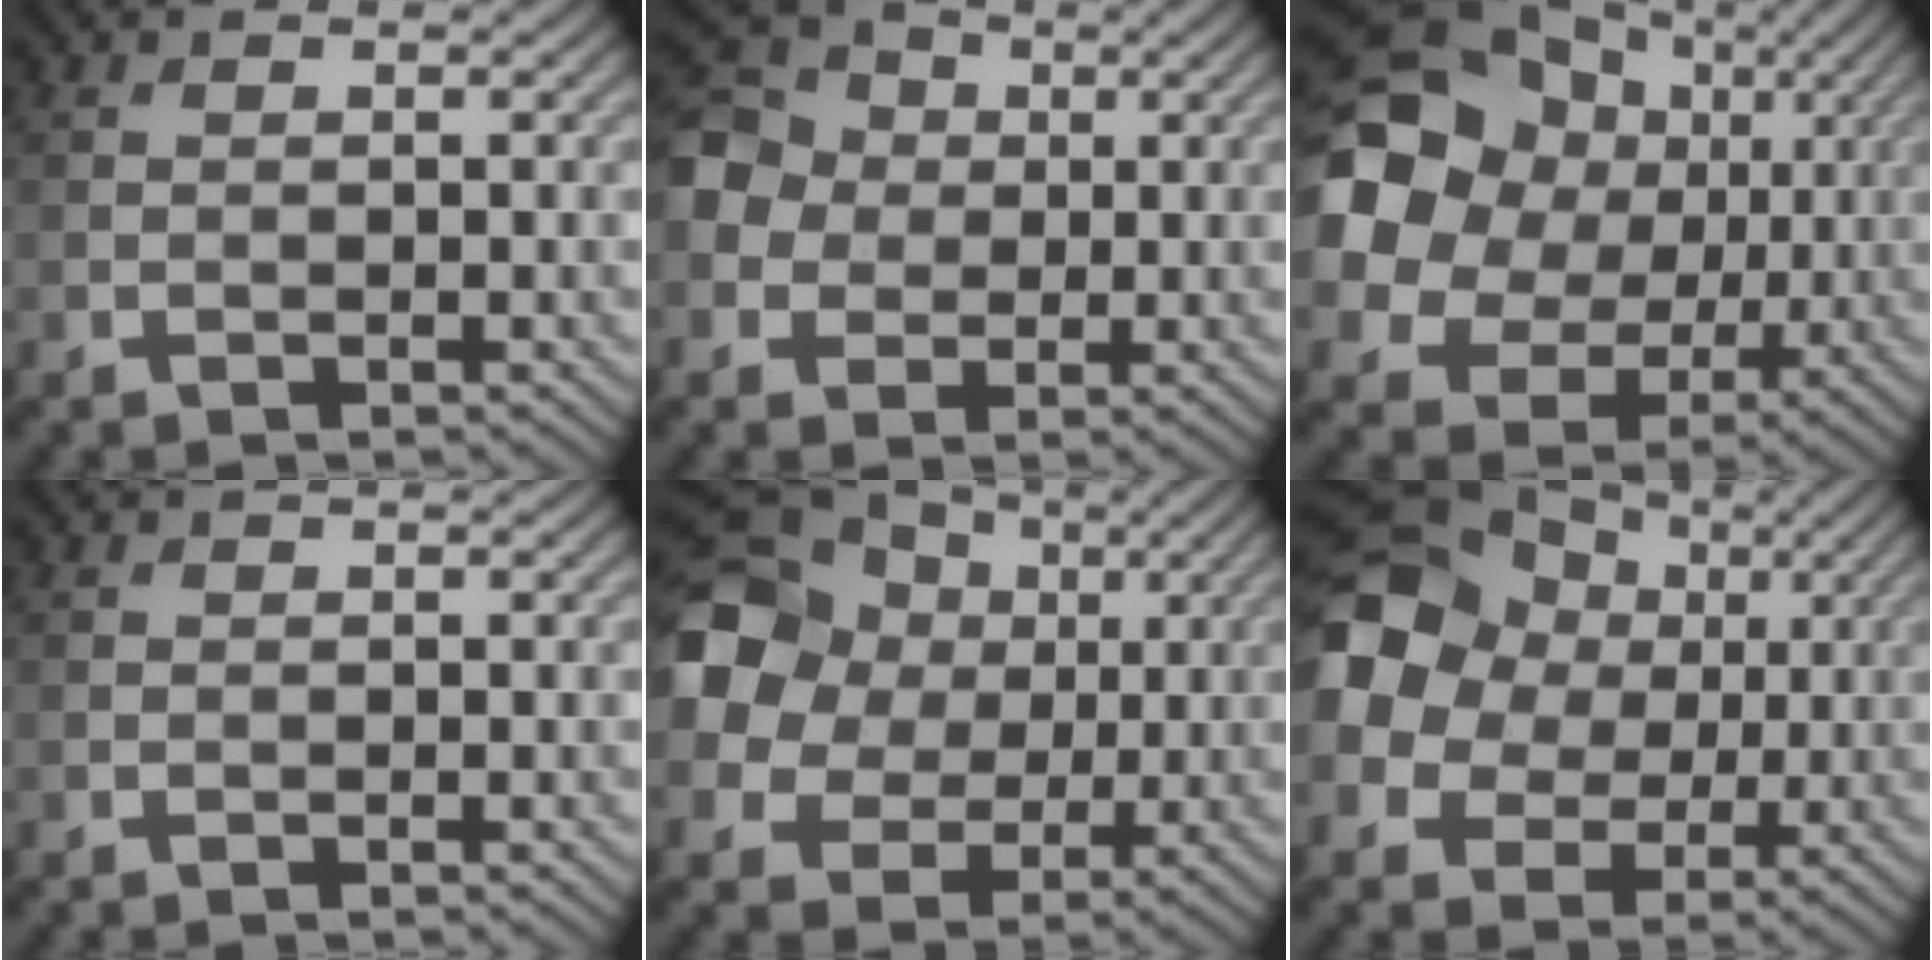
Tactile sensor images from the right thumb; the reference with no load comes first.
{"total": 7.9, "force": [0.3, 7.0, 3.7], "torque": [-0.110, 0.014, -0.011]}
{"total": 20.3, "force": [4.9, 17.5, 9.1], "torque": [-0.290, 0.026, 0.089]}
{"total": 0.0}
{"total": 17.1, "force": [3.7, 14.9, 7.4], "torque": [-0.237, 0.027, 0.047]}
{"total": 14.7, "force": [2.6, 12.6, 7.1], "torque": [-0.220, 0.012, 0.039]}